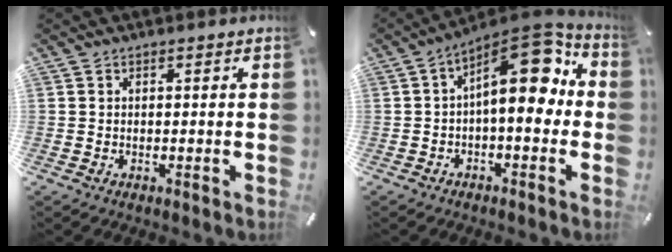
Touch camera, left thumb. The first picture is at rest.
{"total": 13.4, "force": [3.4, 5.8, 11.6], "torque": [-0.167, -0.031, 0.055]}